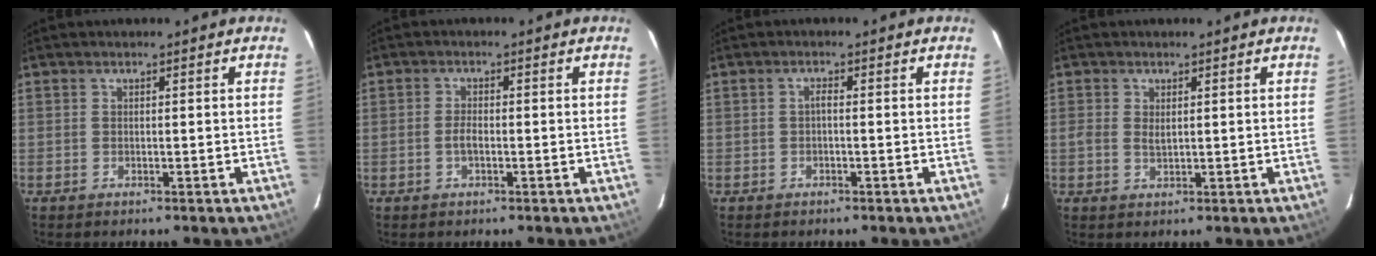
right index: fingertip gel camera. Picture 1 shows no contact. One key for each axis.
{"total": 1.9, "fx": -0.7, "fy": 0.6, "fz": 1.6, "tx": -0.035, "ty": 0.000, "tz": -0.013}
{"total": 0.9, "fx": -0.4, "fy": 0.2, "fz": 0.7, "tx": -0.010, "ty": 0.007, "tz": -0.009}
{"total": 1.9, "fx": 0.3, "fy": 1.0, "fz": 1.6, "tx": -0.031, "ty": 0.000, "tz": 0.006}